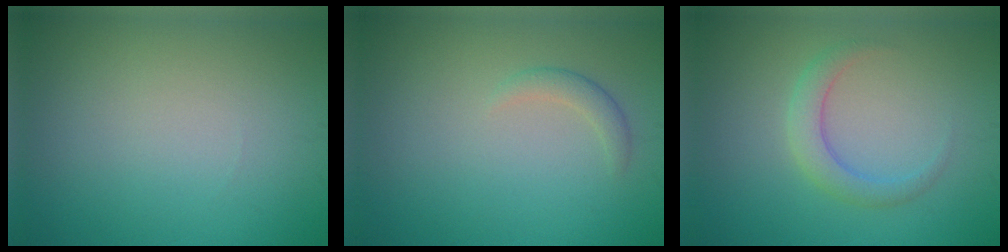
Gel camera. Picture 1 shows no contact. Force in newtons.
{"total": 1.3, "press": 1.3, "slide": 0.1}
{"total": 2.4, "press": 2.4, "slide": 0.0}